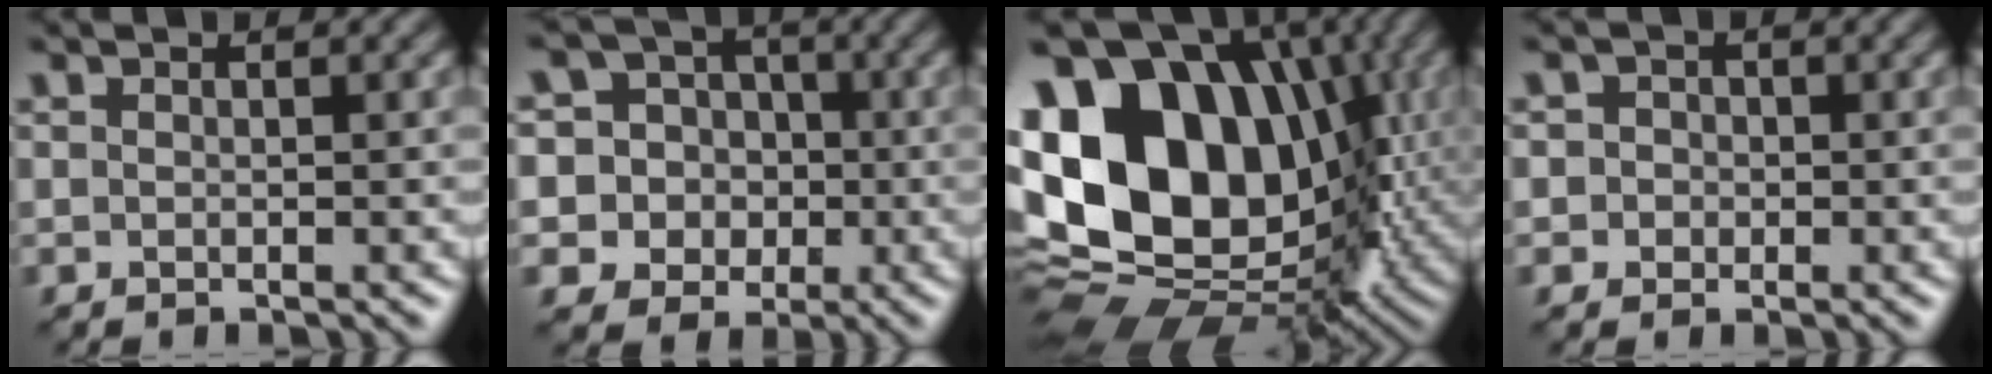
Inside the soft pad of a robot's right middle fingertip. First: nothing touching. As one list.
[{"total": 9.0, "force": [-0.1, 8.8, 2.0], "torque": [-0.070, 0.031, -0.015]}, {"total": 18.8, "force": [2.9, 13.9, 12.2], "torque": [-0.221, 0.012, 0.057]}, {"total": 2.4, "force": [0.4, 2.3, 0.8], "torque": [0.012, 0.012, -0.009]}]